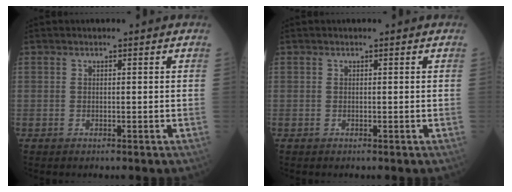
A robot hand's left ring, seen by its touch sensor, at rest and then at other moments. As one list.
[{"total": 0.0}]